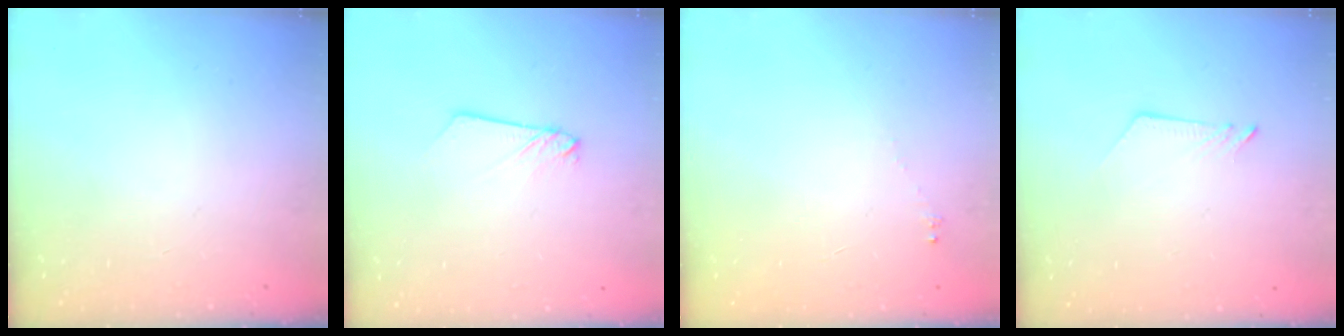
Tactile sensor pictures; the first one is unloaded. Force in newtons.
{"total": 2.2, "press": 2.2, "slide": 0.1}
{"total": 1.7, "press": 1.6, "slide": 0.2}
{"total": 2.6, "press": 2.6, "slide": 0.3}